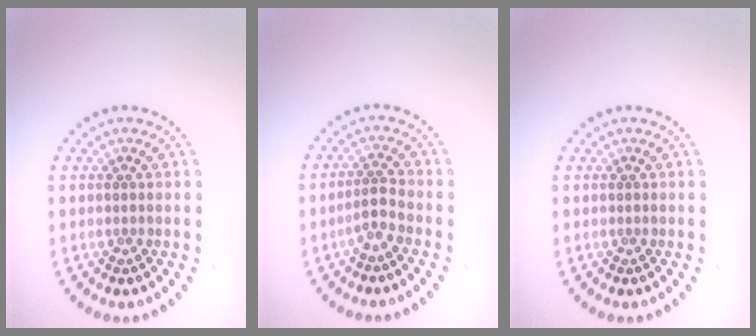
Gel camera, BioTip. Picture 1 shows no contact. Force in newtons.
{"total": 1.8, "press": 1.3, "slide": 1.3}
{"total": 0.0}